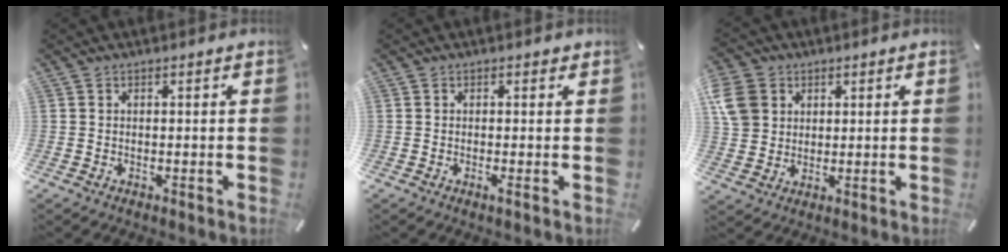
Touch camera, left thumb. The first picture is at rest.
{"total": 1.1, "force": [-0.1, 0.1, 1.1], "torque": [-0.019, -0.005, -0.001]}
{"total": 8.8, "force": [2.7, 7.7, 3.3], "torque": [-0.092, 0.007, 0.056]}